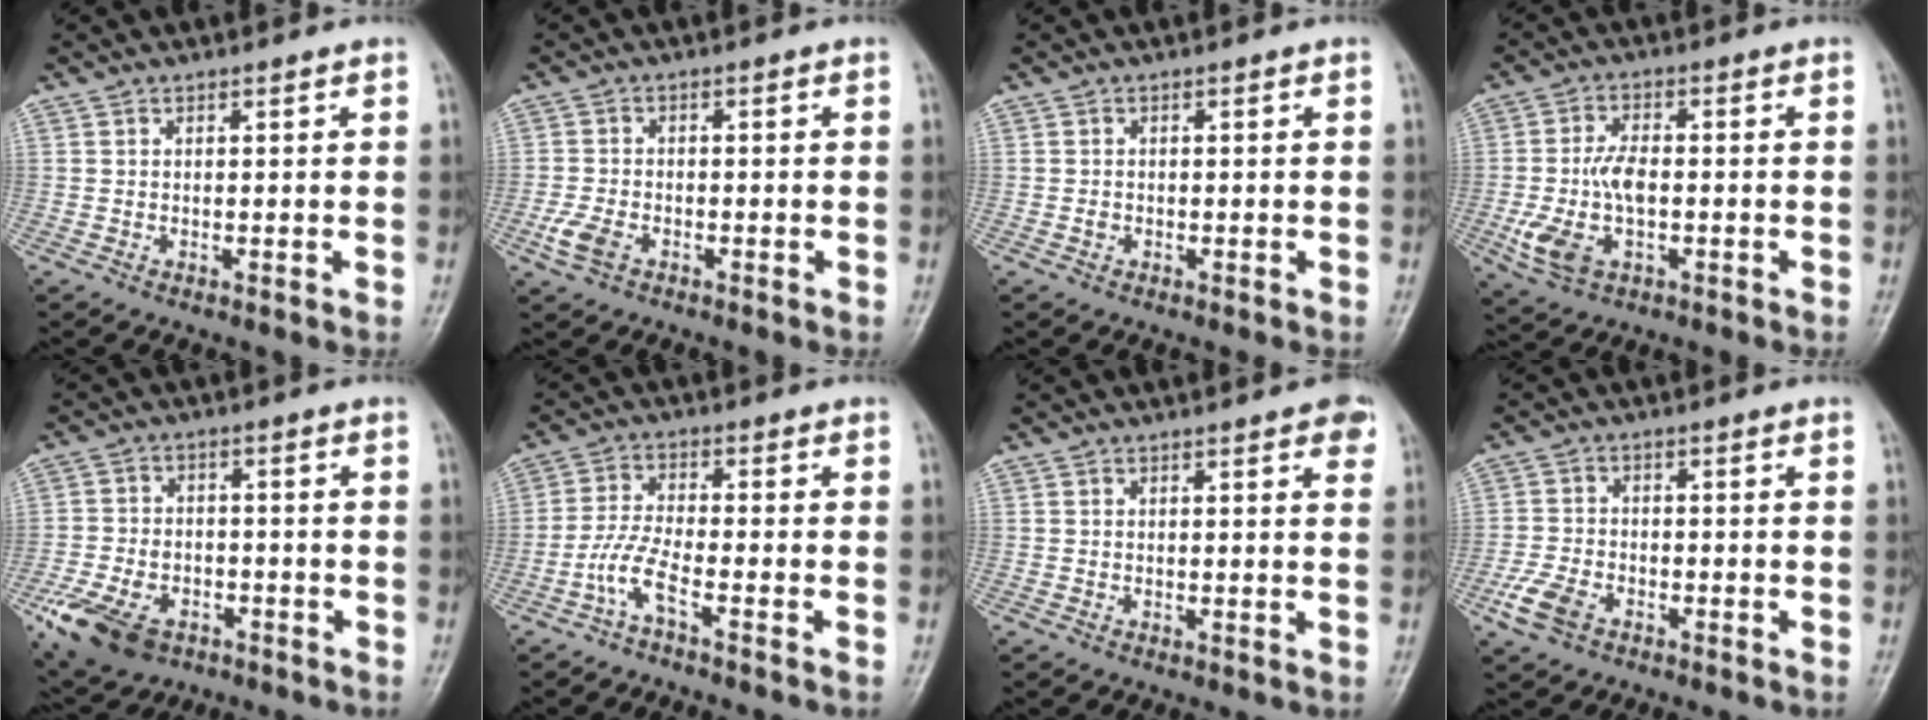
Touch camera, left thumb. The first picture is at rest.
{"total": 4.0, "force": [-2.0, 2.4, 2.4], "torque": [-0.062, 0.005, -0.042]}
{"total": 0.7, "force": [-0.4, 0.6, 0.2], "torque": [-0.005, 0.001, -0.008]}
{"total": 9.6, "force": [-1.8, 5.4, 7.7], "torque": [-0.163, 0.008, -0.031]}
{"total": 12.0, "force": [-6.0, 7.9, 6.7], "torque": [-0.125, 0.021, -0.099]}
{"total": 4.9, "force": [-3.1, 0.6, 3.8], "torque": [-0.099, 0.021, -0.066]}
{"total": 3.4, "force": [1.8, 1.0, 2.8], "torque": [-0.025, -0.002, 0.015]}
{"total": 5.5, "force": [-3.1, 3.2, 3.2], "torque": [-0.078, 0.009, -0.062]}